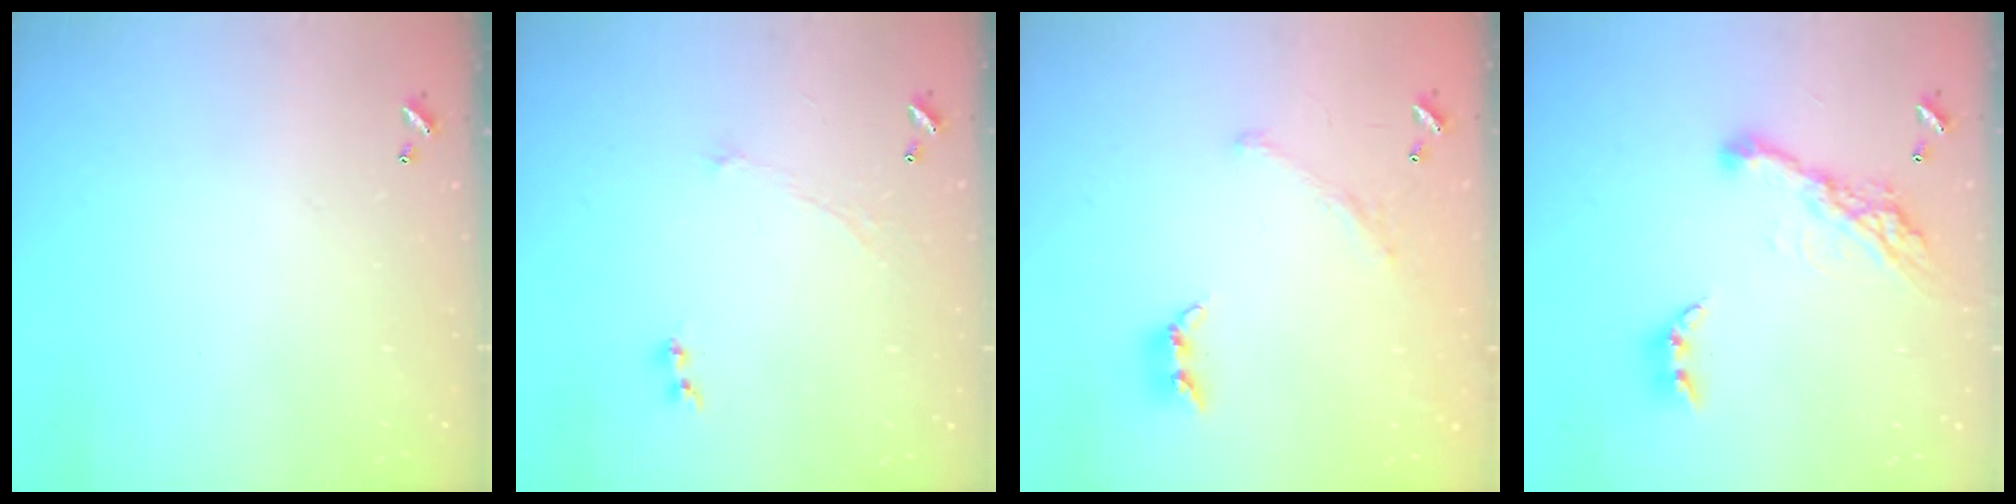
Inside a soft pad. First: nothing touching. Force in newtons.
{"total": 1.2, "press": 0.7, "slide": 1.0}
{"total": 1.6, "press": 1.1, "slide": 1.1}
{"total": 15.5, "press": 15.4, "slide": 1.4}